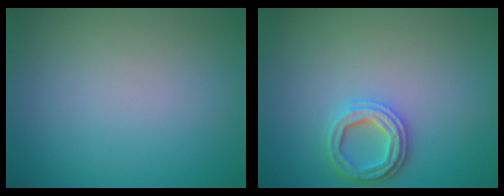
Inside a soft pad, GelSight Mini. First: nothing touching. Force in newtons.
{"total": 3.1, "press": 2.8, "slide": 1.3}